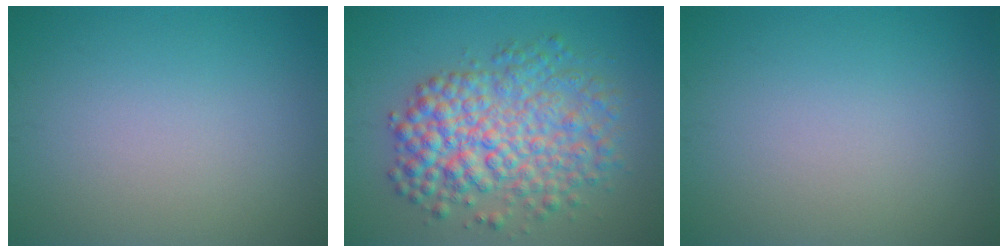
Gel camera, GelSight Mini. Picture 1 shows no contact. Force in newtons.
{"total": 7.5, "press": 7.5, "slide": 0.1}
{"total": 0.0}